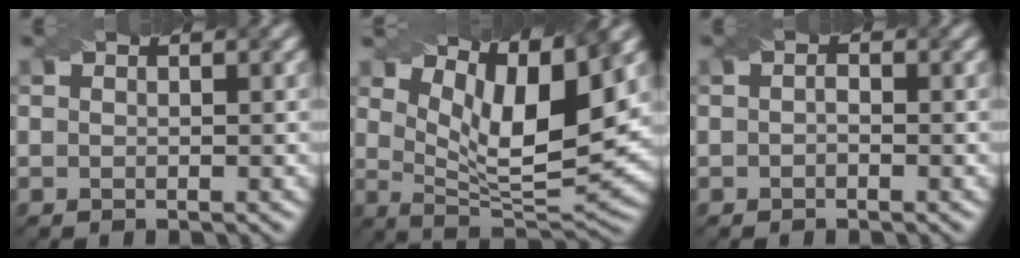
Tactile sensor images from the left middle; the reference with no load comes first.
{"total": 9.2, "force": [4.3, 2.8, 7.6], "torque": [-0.129, -0.007, 0.078]}
{"total": 0.8, "force": [-0.2, 0.5, 0.6], "torque": [-0.012, 0.000, -0.005]}